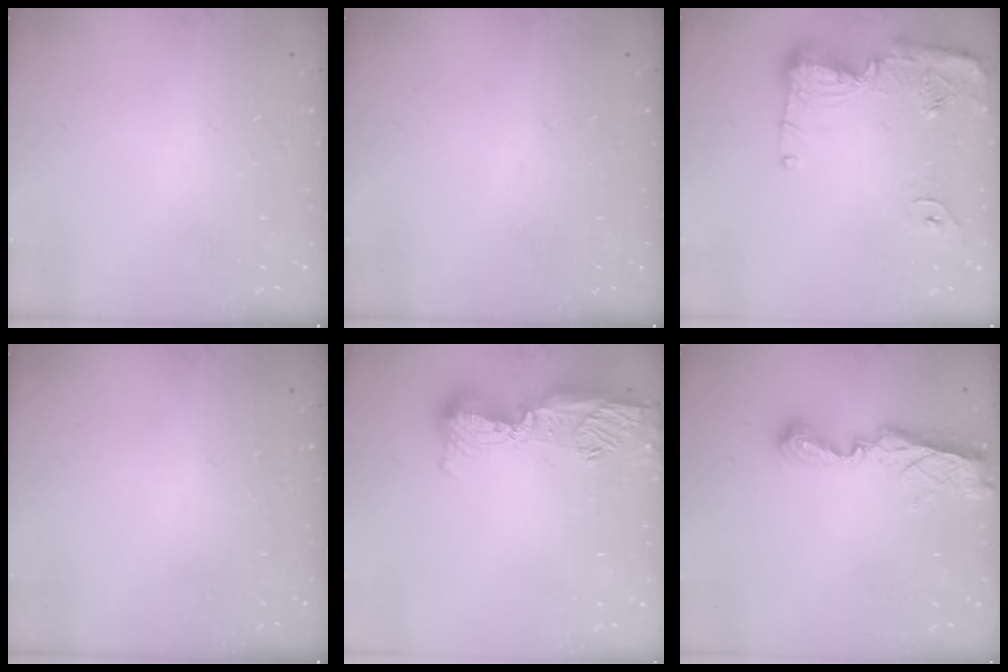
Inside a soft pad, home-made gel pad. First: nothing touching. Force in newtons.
{"total": 0.0}
{"total": 13.8, "press": 13.8, "slide": 1.3}
{"total": 0.0}
{"total": 14.9, "press": 13.8, "slide": 5.6}
{"total": 8.5, "press": 8.5, "slide": 0.8}